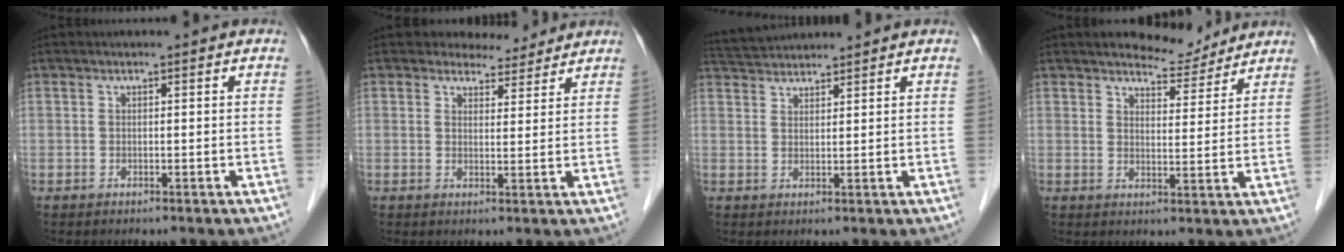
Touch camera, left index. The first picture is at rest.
{"total": 4.2, "force": [3.9, 1.7, 0.1], "torque": [0.002, -0.003, 0.047]}
{"total": 4.9, "force": [4.9, 0.1, 0.6], "torque": [-0.017, 0.032, 0.090]}
{"total": 5.8, "force": [5.5, 1.5, 0.7], "torque": [-0.011, -0.009, 0.078]}